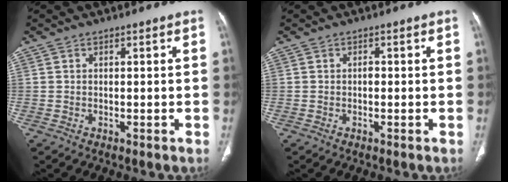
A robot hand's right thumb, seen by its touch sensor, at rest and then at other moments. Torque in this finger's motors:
{"motor_torque": [0.24, 0.19, 0.28, 0.39, 0.00]}